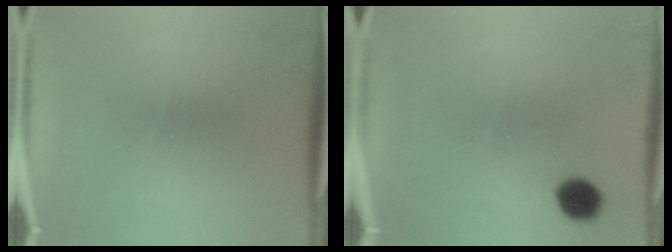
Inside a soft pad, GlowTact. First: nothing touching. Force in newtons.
{"total": 5.3}